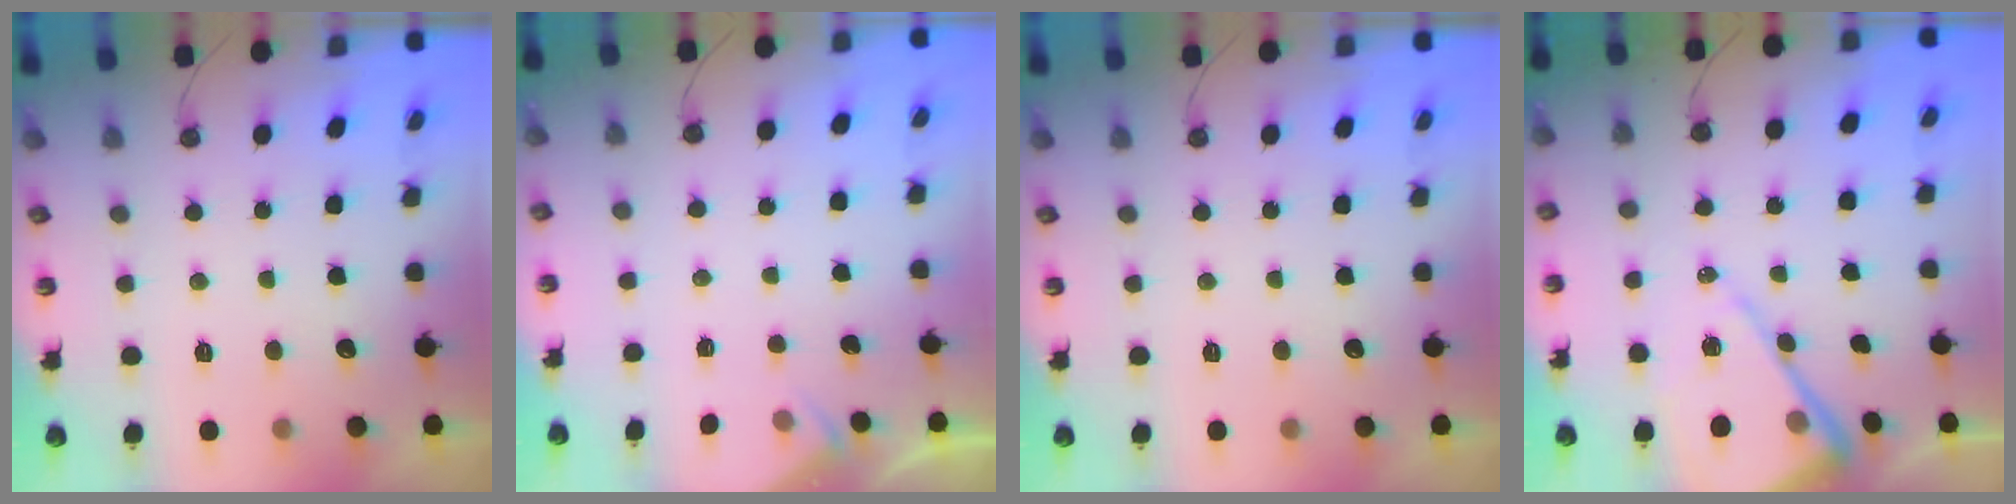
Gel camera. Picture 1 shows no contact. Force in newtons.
{"total": 1.8, "press": 1.8, "slide": 0.4}
{"total": 0.0}
{"total": 11.6, "press": 11.5, "slide": 1.5}